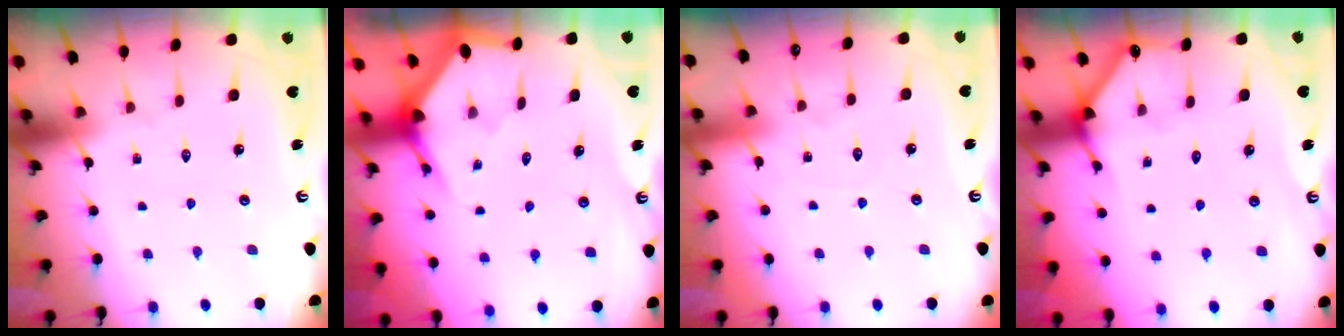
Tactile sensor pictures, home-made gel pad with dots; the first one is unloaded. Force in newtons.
{"total": 2.9, "press": 2.9, "slide": 0.2}
{"total": 3.6, "press": 3.6, "slide": 0.6}
{"total": 2.4, "press": 2.4, "slide": 0.2}